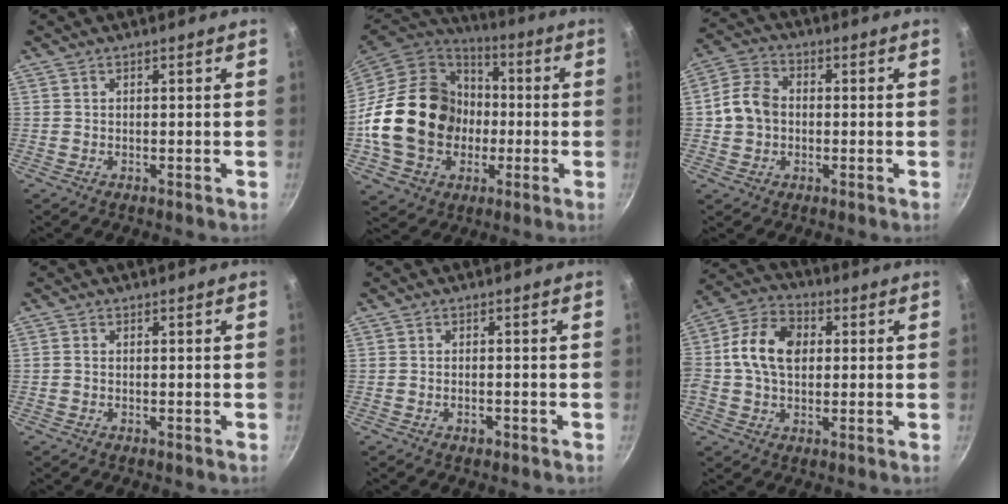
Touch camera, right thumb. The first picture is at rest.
{"total": 25.4, "force": [-2.6, 20.5, 14.7], "torque": [-0.244, 0.043, -0.030]}
{"total": 8.1, "force": [-0.3, 6.6, 4.7], "torque": [-0.072, 0.020, -0.020]}
{"total": 0.6, "force": [-0.2, 0.5, 0.3], "torque": [-0.005, 0.003, -0.005]}
{"total": 1.5, "force": [-0.8, 0.8, 1.0], "torque": [-0.016, 0.006, -0.013]}
{"total": 12.9, "force": [1.4, 9.2, 9.0], "torque": [-0.146, 0.019, 0.004]}